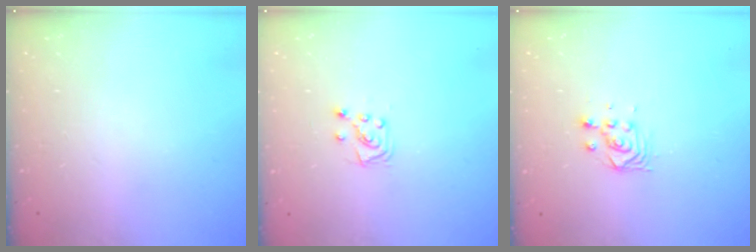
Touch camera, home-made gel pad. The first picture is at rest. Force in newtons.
{"total": 6.4, "press": 6.4, "slide": 0.6}
{"total": 3.4, "press": 3.4, "slide": 0.1}